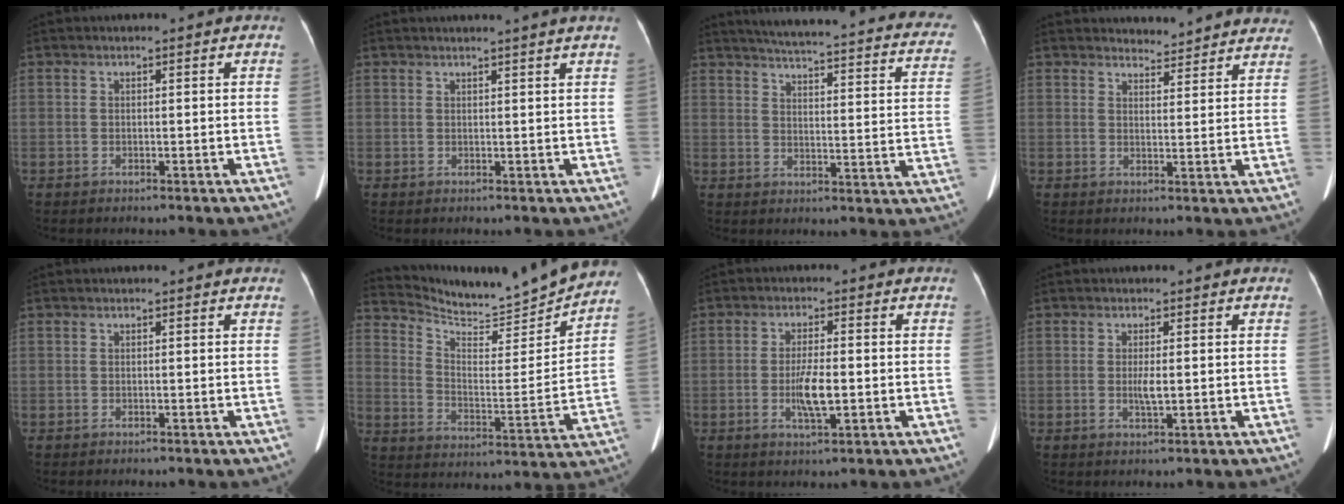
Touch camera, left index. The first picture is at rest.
{"total": 3.3, "force": [2.8, -1.0, 1.4], "torque": [-0.022, 0.004, 0.034]}
{"total": 26.0, "force": [21.9, 3.8, 13.3], "torque": [-0.178, -0.036, 0.243]}
{"total": 8.1, "force": [7.9, 1.5, 0.3], "torque": [0.018, -0.002, 0.075]}
{"total": 0.0}
{"total": 18.9, "force": [18.1, 1.1, 5.3], "torque": [-0.098, -0.056, 0.263]}
{"total": 5.2, "force": [-1.1, 1.0, 5.0], "torque": [-0.098, -0.006, -0.017]}
{"total": 2.1, "force": [-0.1, 0.4, 2.1], "torque": [-0.043, -0.003, -0.001]}